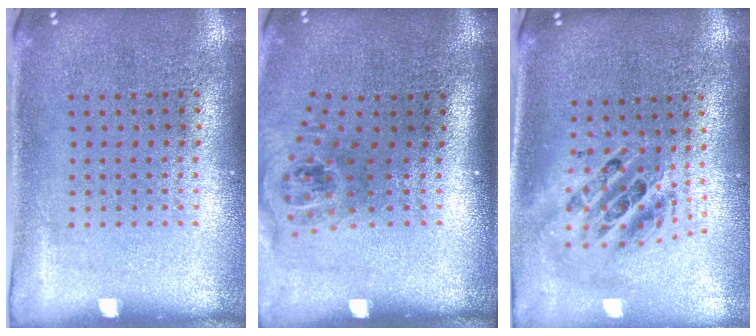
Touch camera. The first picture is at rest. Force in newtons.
{"total": 1.5, "press": 1.1, "slide": 1.0}
{"total": 2.1, "press": 1.6, "slide": 1.4}